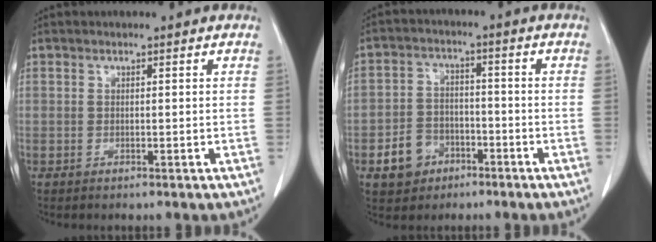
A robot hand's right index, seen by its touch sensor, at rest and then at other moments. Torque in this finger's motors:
{"motor_torque": [0.12, -0.26, -0.08, -0.12]}